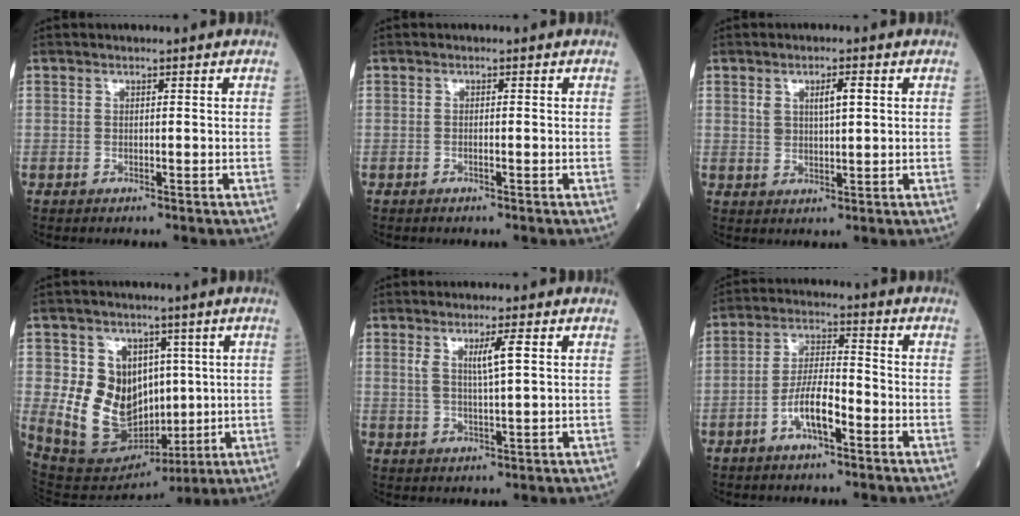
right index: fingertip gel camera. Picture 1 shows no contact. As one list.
[{"total": 0.6, "force": [-0.2, 0.0, 0.5], "torque": [-0.014, 0.000, -0.003]}, {"total": 3.9, "force": [1.5, 1.3, 3.4], "torque": [-0.061, 0.005, 0.028]}, {"total": 13.6, "force": [1.7, 10.8, 8.1], "torque": [-0.161, 0.020, 0.059]}, {"total": 4.4, "force": [1.5, 0.1, 4.1], "torque": [-0.075, -0.002, 0.027]}, {"total": 6.9, "force": [-3.1, 1.8, 5.9], "torque": [-0.114, 0.009, -0.060]}]